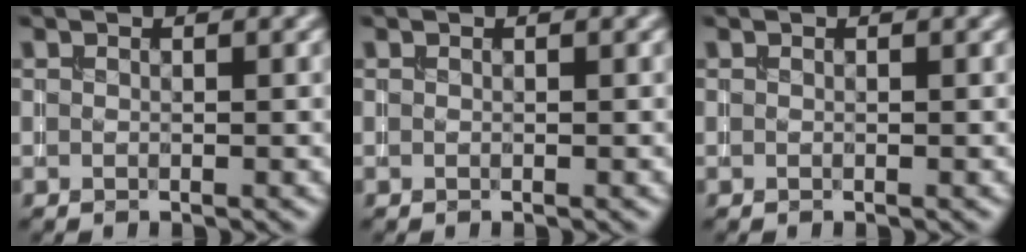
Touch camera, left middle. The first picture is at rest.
{"total": 0.0}
{"total": 0.0}